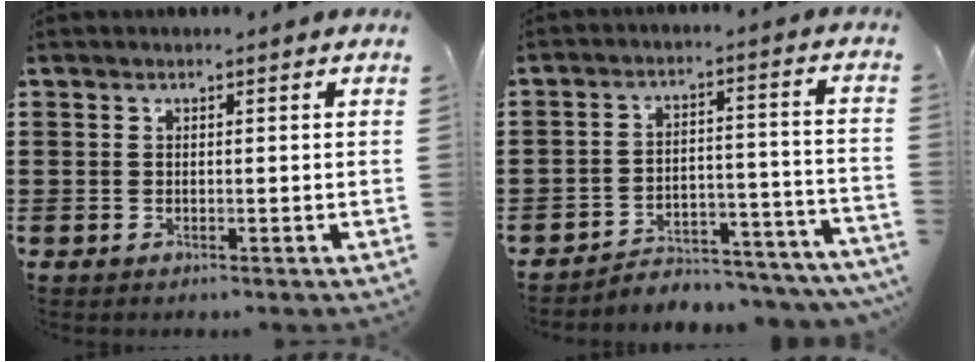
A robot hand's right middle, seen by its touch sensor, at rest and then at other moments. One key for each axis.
{"total": 4.2, "fx": -4.1, "fy": 0.7, "fz": 0.5, "tx": -0.014, "ty": 0.009, "tz": -0.088}